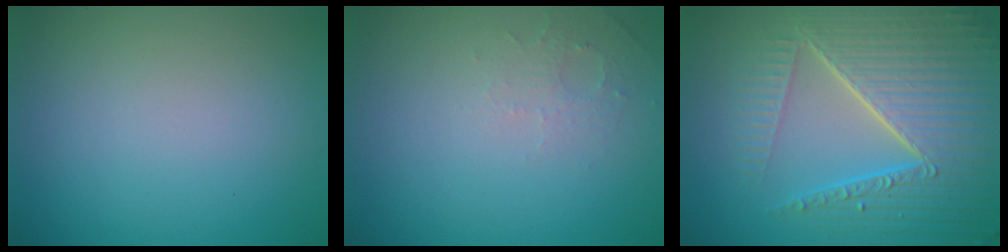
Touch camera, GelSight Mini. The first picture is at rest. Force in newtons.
{"total": 1.6, "press": 1.5, "slide": 0.4}
{"total": 8.8, "press": 6.1, "slide": 6.4}